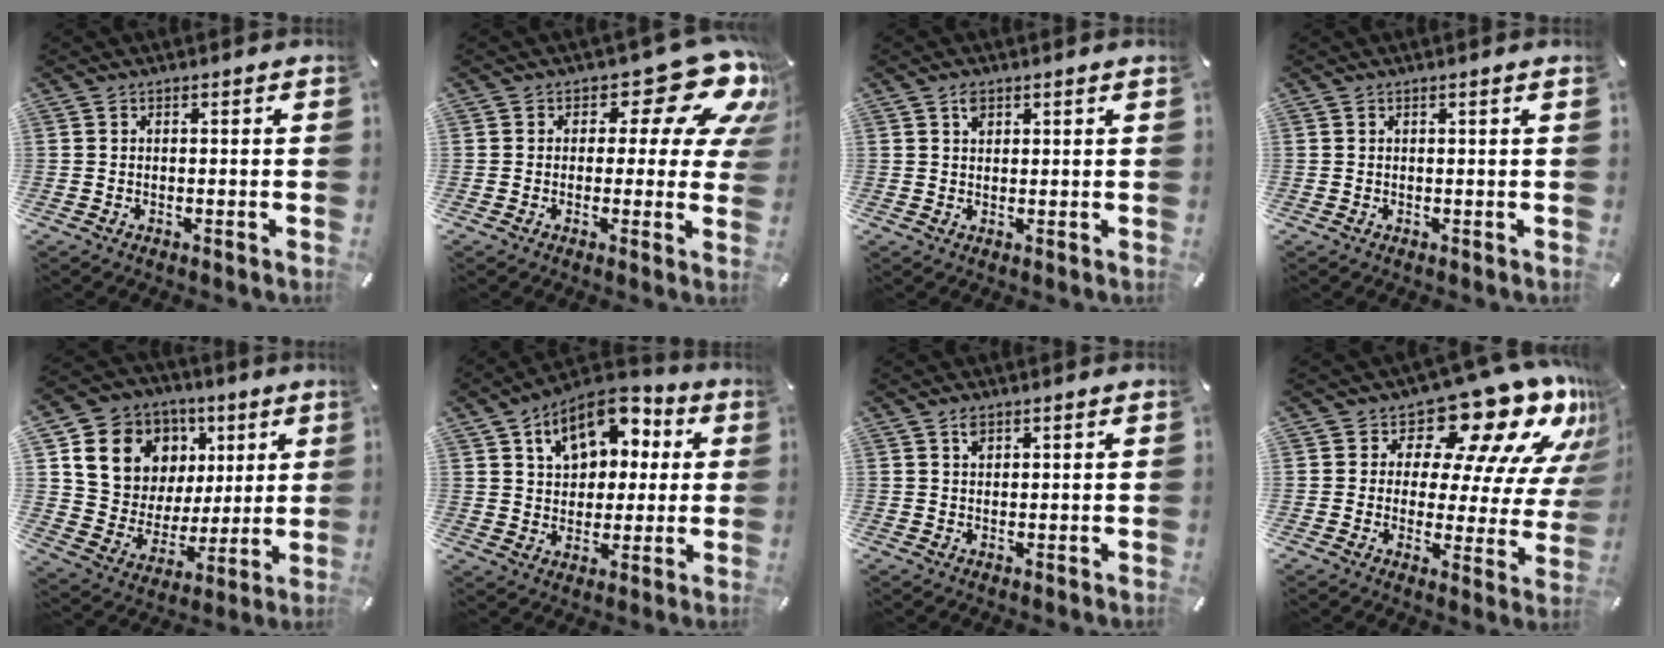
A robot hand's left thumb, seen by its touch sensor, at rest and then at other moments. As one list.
[{"total": 15.1, "force": [7.1, 7.4, 11.0], "torque": [-0.138, -0.048, 0.116]}, {"total": 1.9, "force": [1.3, 0.9, 1.1], "torque": [-0.016, -0.004, 0.022]}, {"total": 0.7, "force": [0.3, -0.1, 0.6], "torque": [-0.010, 0.000, 0.005]}, {"total": 14.2, "force": [6.4, 12.1, 3.7], "torque": [-0.073, -0.043, 0.133]}, {"total": 12.9, "force": [6.0, 9.6, 6.4], "torque": [-0.099, -0.029, 0.111]}, {"total": 1.6, "force": [1.2, 0.5, 0.9], "torque": [-0.021, -0.001, 0.022]}, {"total": 16.7, "force": [12.7, 6.5, 8.7], "torque": [-0.115, -0.115, 0.206]}]